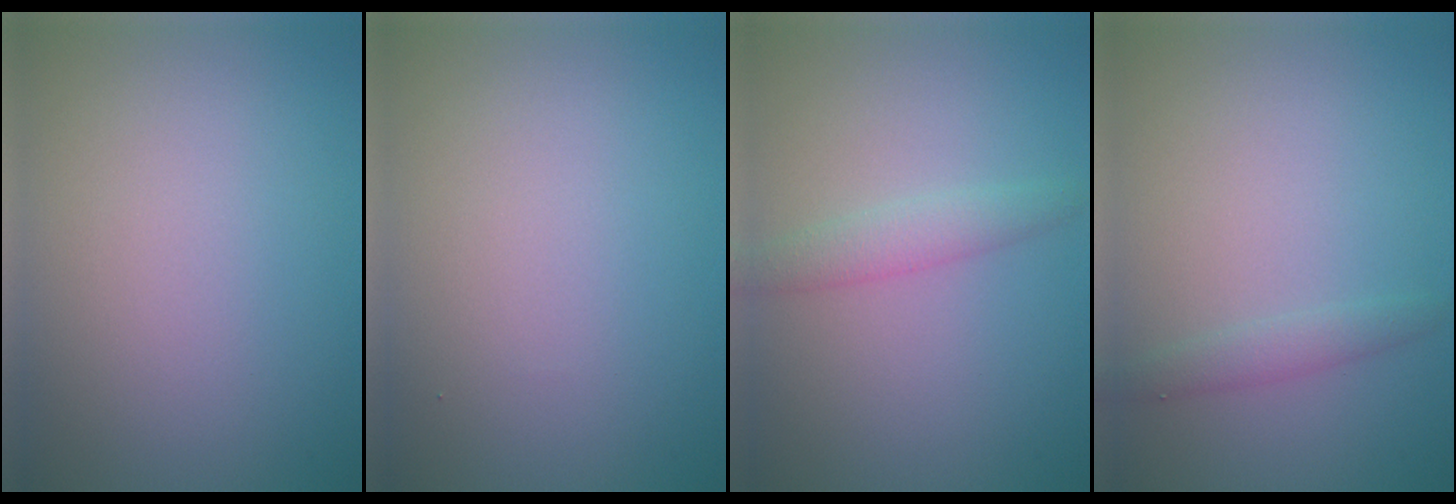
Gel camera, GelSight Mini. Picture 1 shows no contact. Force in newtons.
{"total": 0.0}
{"total": 2.0, "press": 2.0, "slide": 0.0}
{"total": 1.4, "press": 1.4, "slide": 0.1}